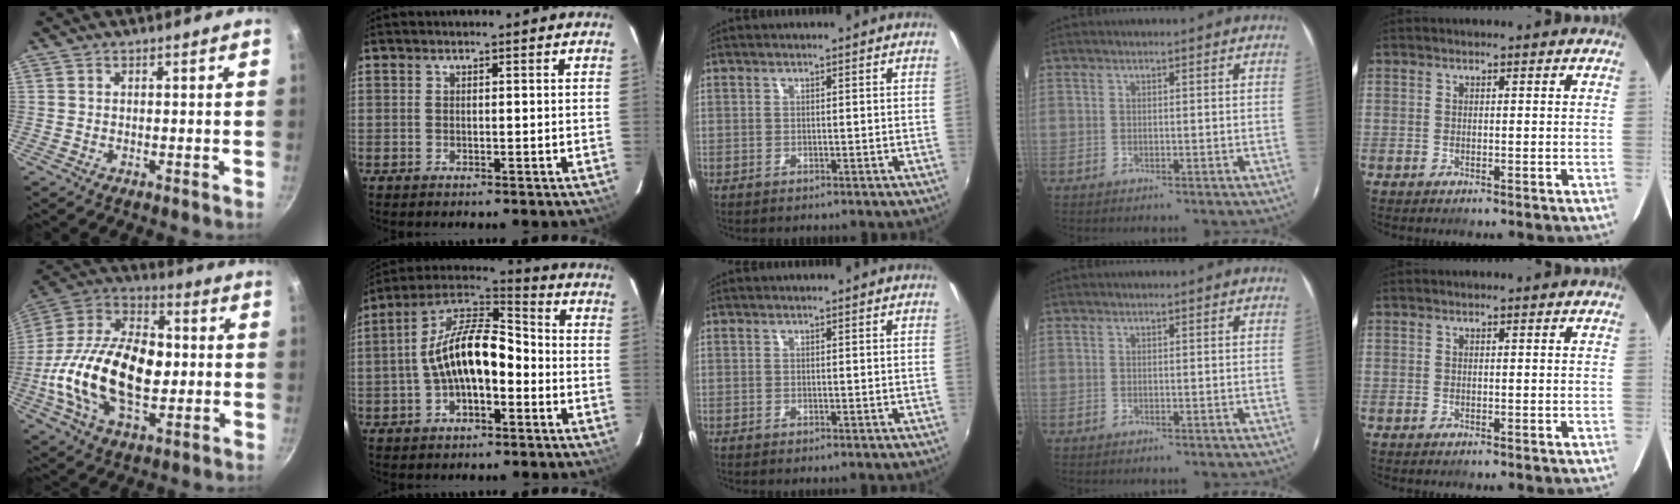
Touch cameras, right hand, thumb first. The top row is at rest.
{"thumb": {"total": 25.7, "force": [-2.0, 15.3, 20.5], "torque": [-0.357, 0.032, -0.048]}, "index": {"total": 14.3, "force": [-2.6, 6.7, 12.3], "torque": [-0.237, 0.023, -0.051]}}